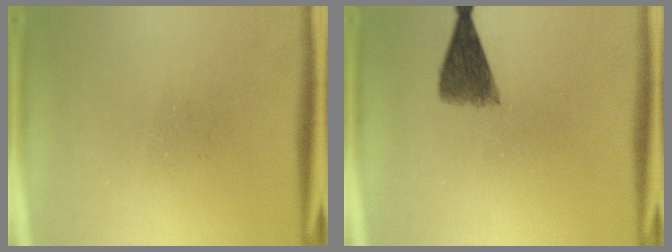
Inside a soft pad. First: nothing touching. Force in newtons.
{"total": 5.2}